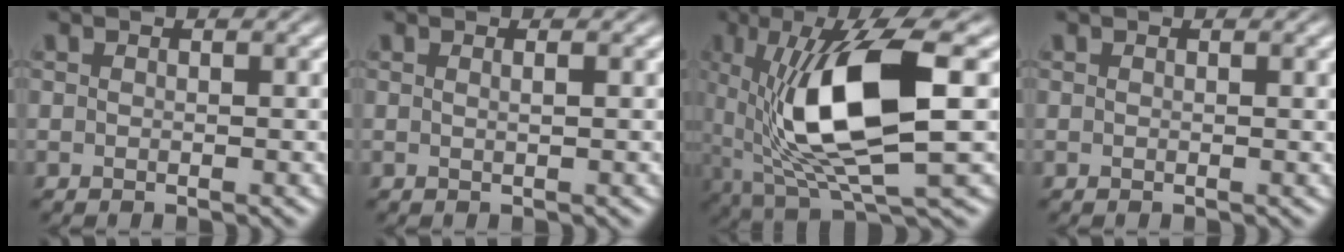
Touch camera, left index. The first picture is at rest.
{"total": 0.8, "force": [0.4, 0.1, 0.7], "torque": [-0.004, 0.006, 0.003]}
{"total": 11.0, "force": [1.2, 3.5, 10.4], "torque": [-0.180, 0.002, 0.027]}
{"total": 0.7, "force": [0.0, 0.2, 0.6], "torque": [-0.010, -0.001, 0.000]}